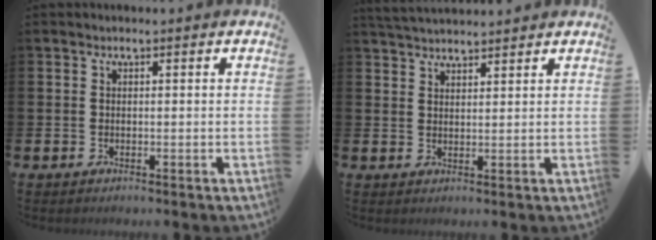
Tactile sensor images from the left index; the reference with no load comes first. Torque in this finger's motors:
{"motor_torque": [0.91, -1.23, 0.07, 0.10]}